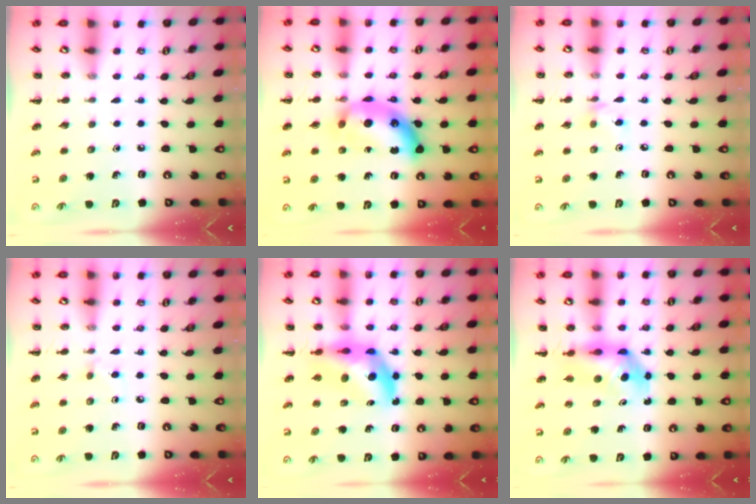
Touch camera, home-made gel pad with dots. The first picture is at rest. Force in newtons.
{"total": 15.9, "press": 15.9, "slide": 0.5}
{"total": 4.7, "press": 4.5, "slide": 1.5}
{"total": 3.6, "press": 3.3, "slide": 1.4}
{"total": 10.2, "press": 9.6, "slide": 3.4}
{"total": 5.4, "press": 5.3, "slide": 0.8}